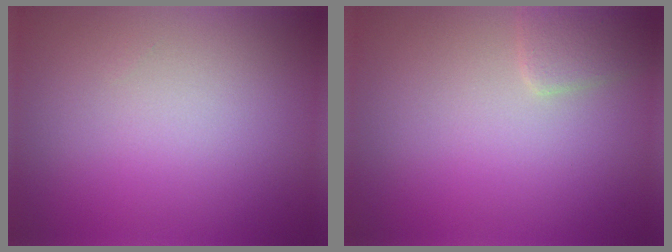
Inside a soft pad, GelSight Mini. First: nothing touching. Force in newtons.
{"total": 1.7, "press": 1.7, "slide": 0.1}